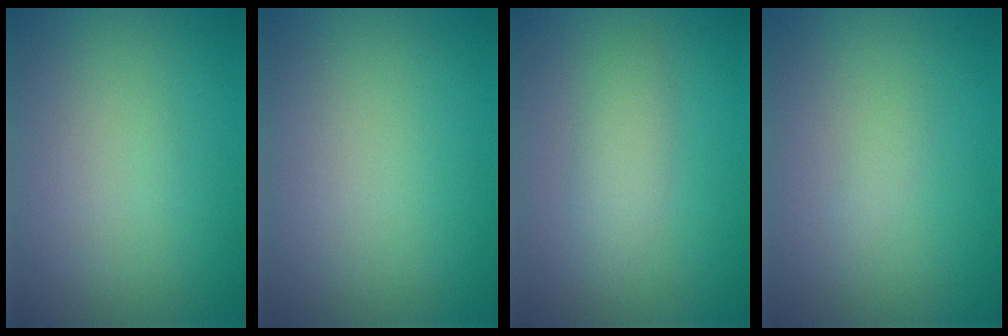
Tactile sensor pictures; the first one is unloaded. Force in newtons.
{"total": 0.0}
{"total": 2.3, "press": 2.3, "slide": 0.1}
{"total": 0.7, "press": 0.6, "slide": 0.1}